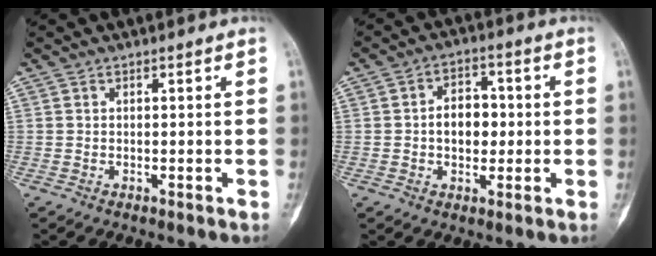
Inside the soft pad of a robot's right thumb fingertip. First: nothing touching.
{"total": 7.4, "force": [-0.1, 5.2, 5.2], "torque": [-0.055, 0.015, -0.005]}